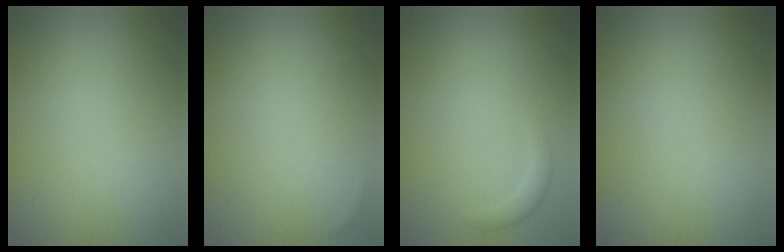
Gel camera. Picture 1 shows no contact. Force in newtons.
{"total": 0.0}
{"total": 1.2, "press": 1.2, "slide": 0.1}
{"total": 0.0}